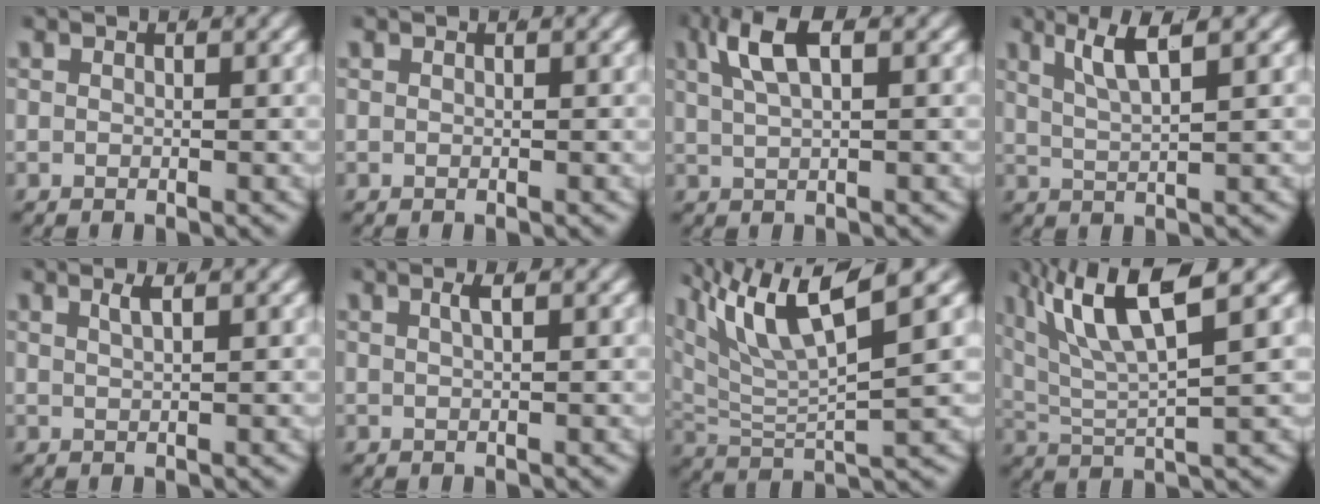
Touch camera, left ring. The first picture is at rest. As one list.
[{"total": 0.0}, {"total": 4.0, "force": [1.8, 0.9, 3.4], "torque": [-0.064, 0.002, 0.036]}, {"total": 3.7, "force": [2.3, 0.2, 2.9], "torque": [-0.053, 0.002, 0.046]}, {"total": 1.2, "force": [0.6, -0.6, 0.8], "torque": [-0.014, -0.002, 0.017]}, {"total": 1.2, "force": [0.3, -0.5, 1.0], "torque": [-0.016, 0.002, 0.007]}, {"total": 8.1, "force": [3.8, 3.9, 6.0], "torque": [-0.114, 0.016, 0.060]}, {"total": 7.5, "force": [3.9, 2.5, 6.0], "torque": [-0.130, 0.002, 0.071]}]